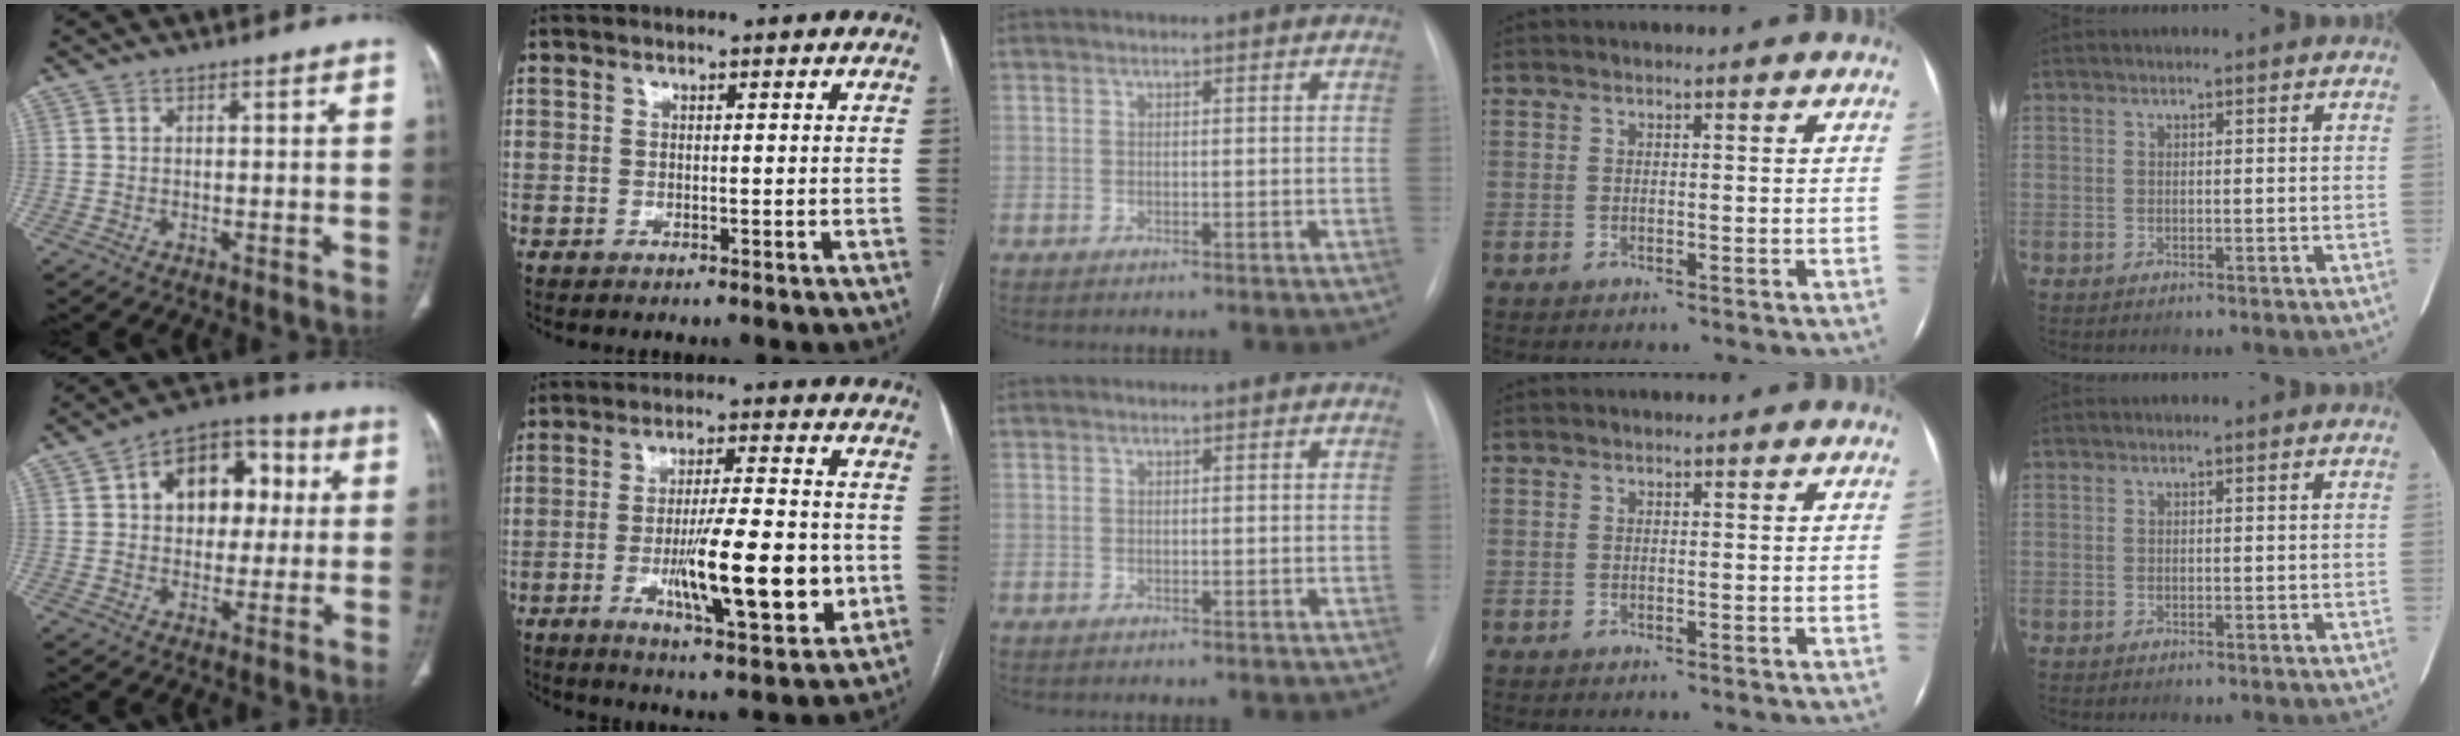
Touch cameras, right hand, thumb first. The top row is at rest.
{"thumb": {"total": 15.3, "force": [3.2, 10.5, 10.7], "torque": [-0.102, 0.018, 0.040]}, "index": {"total": 14.8, "force": [-3.1, 2.3, 14.3], "torque": [-0.234, -0.012, -0.047]}}